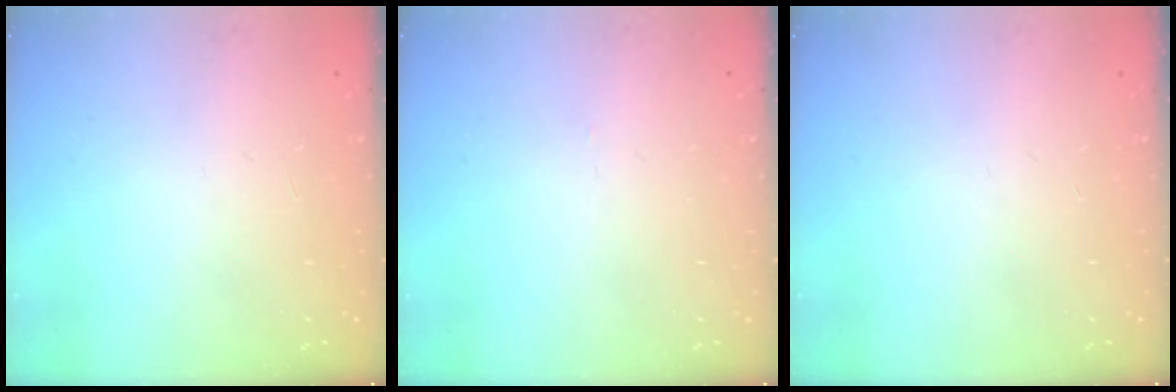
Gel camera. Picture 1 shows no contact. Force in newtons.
{"total": 0.0}
{"total": 0.0}